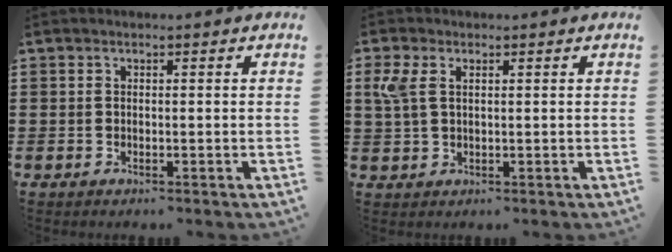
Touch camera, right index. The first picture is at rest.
{"total": 3.7, "force": [1.2, 2.0, 2.8], "torque": [-0.078, 0.002, 0.016]}